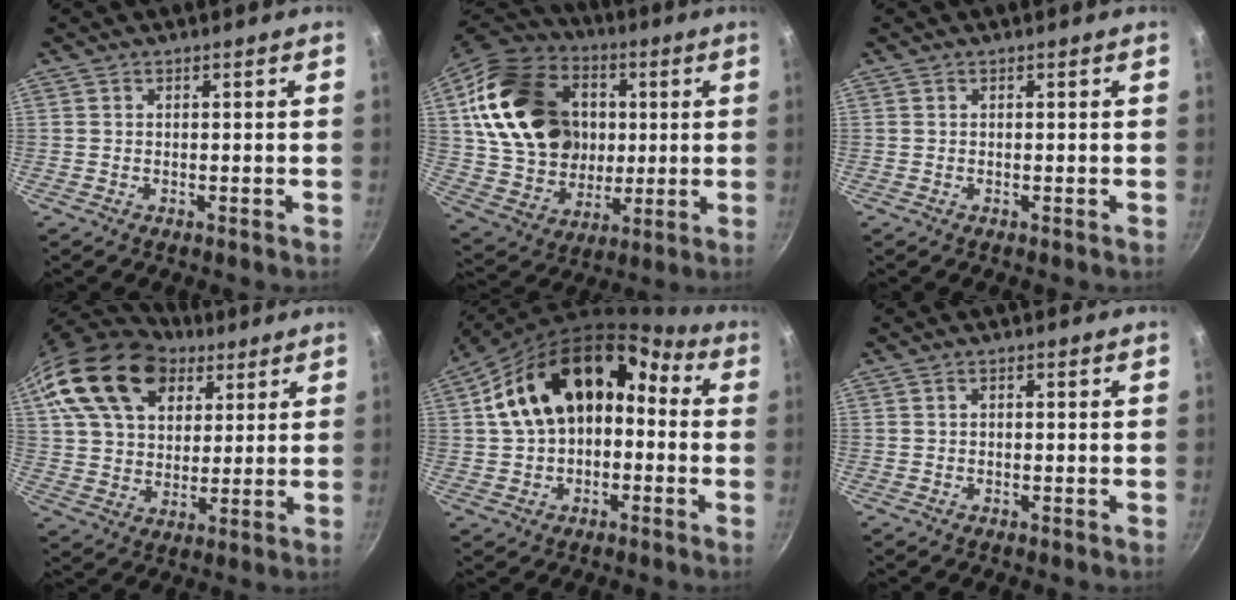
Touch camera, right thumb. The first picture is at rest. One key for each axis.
{"total": 28.0, "fx": 4.9, "fy": 21.8, "fz": 16.8, "tx": -0.276, "ty": 0.014, "tz": 0.104}
{"total": 0.0}
{"total": 19.9, "fx": 10.2, "fy": 13.3, "fz": 10.9, "tx": -0.171, "ty": -0.011, "tz": 0.183}
{"total": 19.9, "fx": 1.6, "fy": 13.7, "fz": 14.4, "tx": -0.228, "ty": 0.069, "tz": 0.019}
{"total": 0.6, "fx": 0.0, "fy": 0.4, "fz": 0.5, "tx": -0.011, "ty": 0.006, "tz": 0.003}